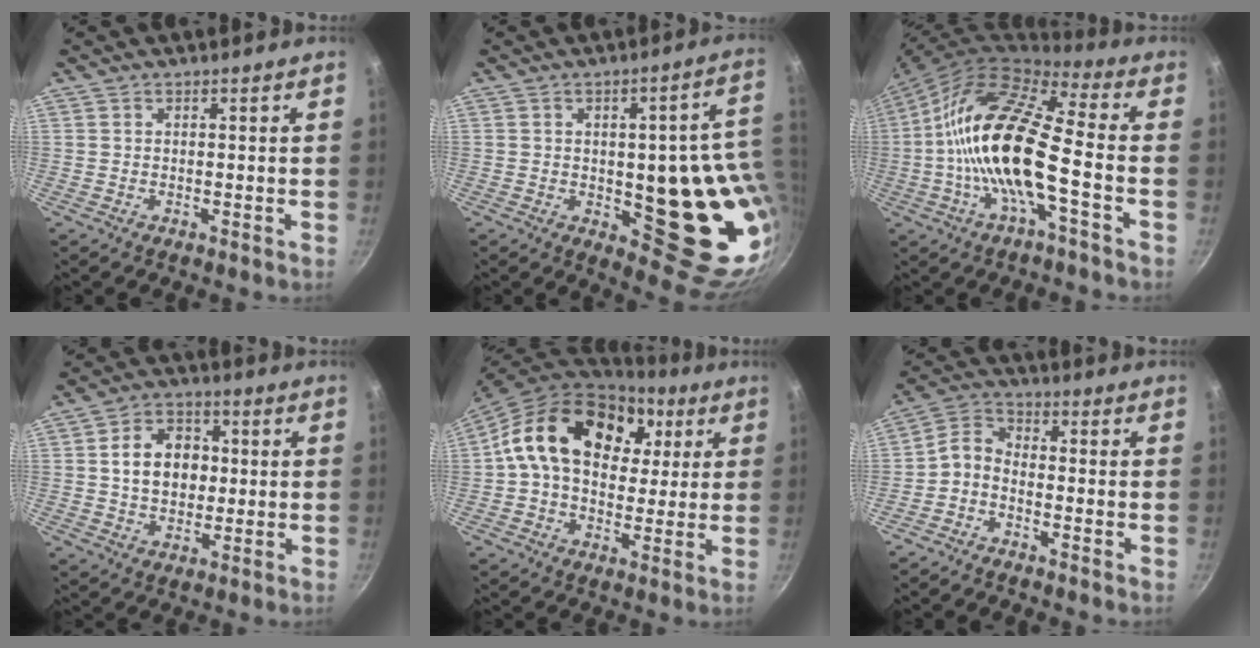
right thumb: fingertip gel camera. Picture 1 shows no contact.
{"total": 22.2, "force": [0.3, 9.8, 19.9], "torque": [-0.170, -0.020, 0.015]}
{"total": 18.8, "force": [-3.7, 6.3, 17.4], "torque": [-0.323, 0.044, -0.088]}
{"total": 10.4, "force": [0.8, 8.0, 6.7], "torque": [-0.084, 0.015, 0.008]}
{"total": 20.6, "force": [5.8, 14.6, 13.4], "torque": [-0.208, 0.011, 0.085]}
{"total": 4.8, "force": [-2.3, 2.8, 3.1], "torque": [-0.070, 0.038, -0.061]}